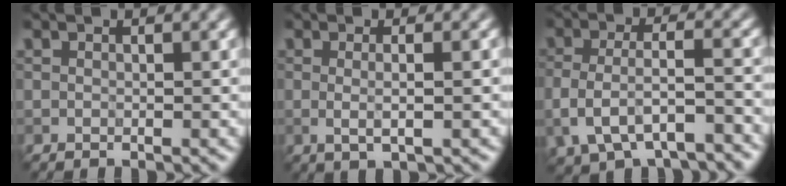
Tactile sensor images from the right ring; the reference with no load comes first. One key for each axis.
{"total": 2.5, "fx": 0.0, "fy": 0.6, "fz": 2.5, "tx": -0.041, "ty": -0.005, "tz": -0.004}
{"total": 6.2, "fx": -2.8, "fy": 3.0, "fz": 4.7, "tx": -0.094, "ty": -0.007, "tz": -0.052}